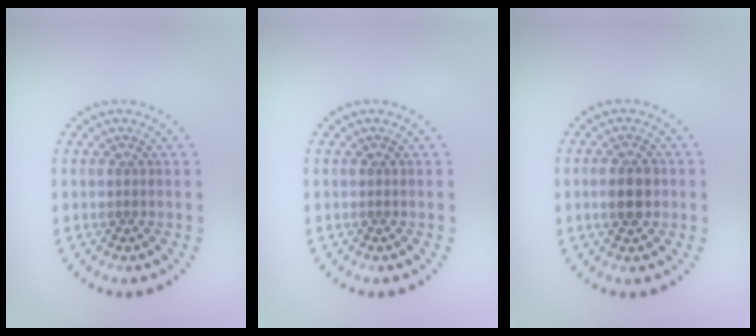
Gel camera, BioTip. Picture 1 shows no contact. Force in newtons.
{"total": 0.0}
{"total": 2.8, "press": 2.8, "slide": 0.2}